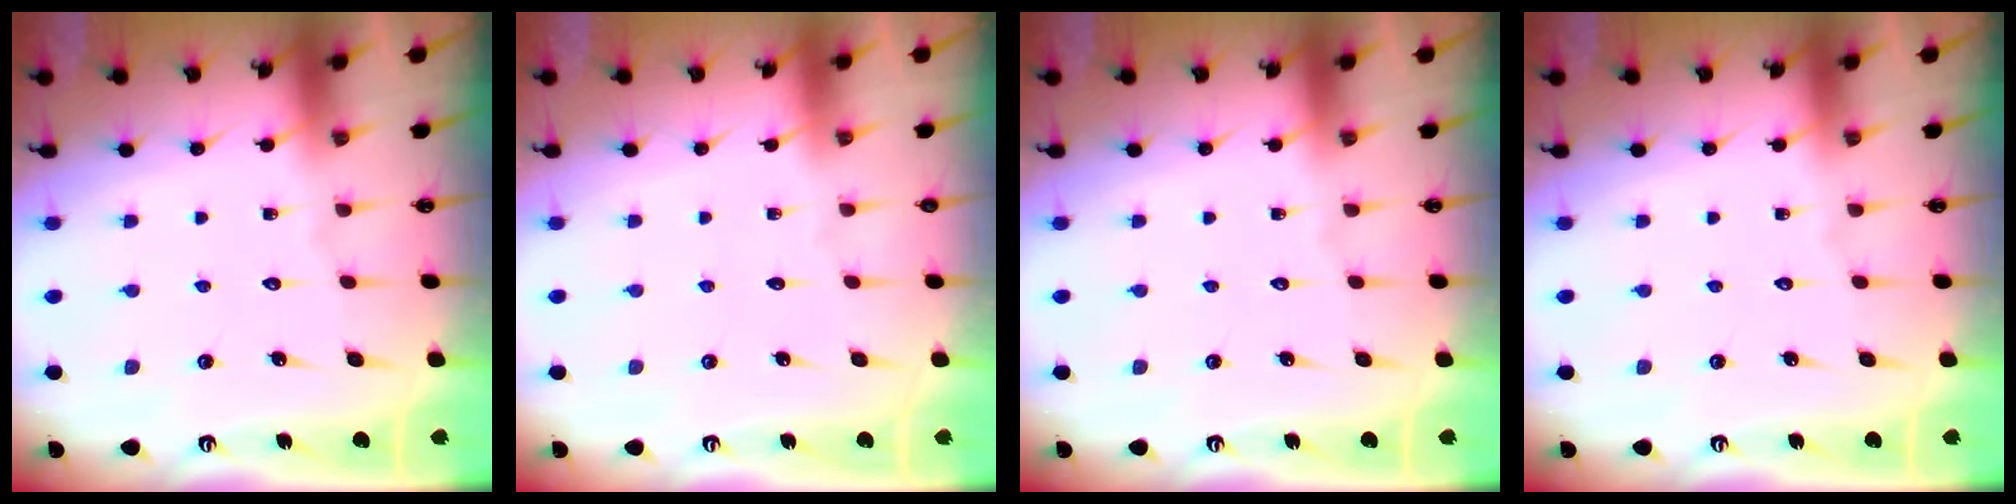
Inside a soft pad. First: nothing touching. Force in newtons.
{"total": 0.0}
{"total": 0.0}
{"total": 0.0}